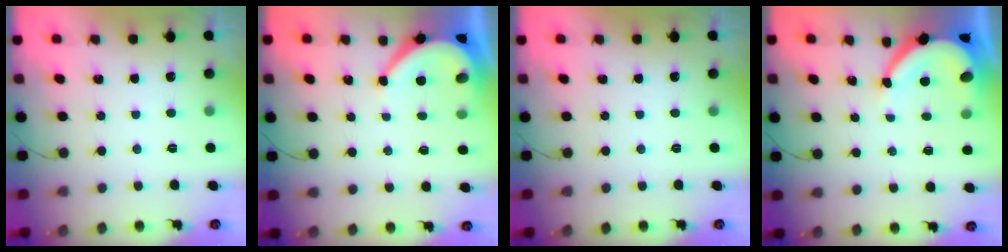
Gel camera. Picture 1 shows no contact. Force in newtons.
{"total": 7.0, "press": 7.0, "slide": 0.2}
{"total": 0.0}
{"total": 7.7, "press": 7.7, "slide": 0.9}